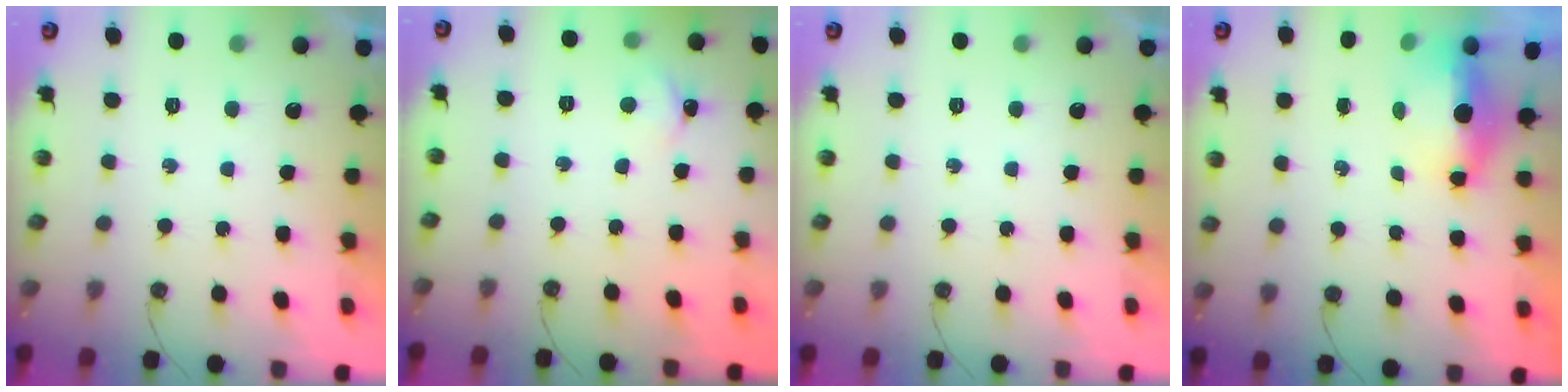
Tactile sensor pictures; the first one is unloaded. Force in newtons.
{"total": 1.7, "press": 1.7, "slide": 0.2}
{"total": 0.0}
{"total": 14.4, "press": 7.2, "slide": 12.4}